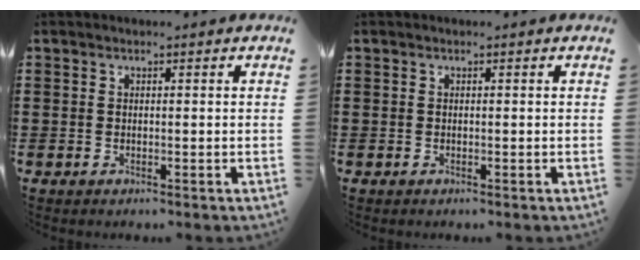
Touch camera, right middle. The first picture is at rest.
{"total": 0.0}